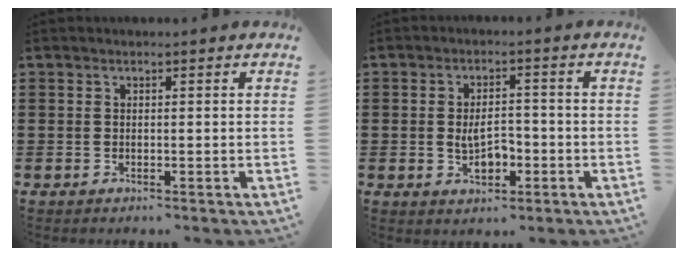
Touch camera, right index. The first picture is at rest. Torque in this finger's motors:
{"motor_torque": [2.14, 0.00, 0.28, 0.10]}